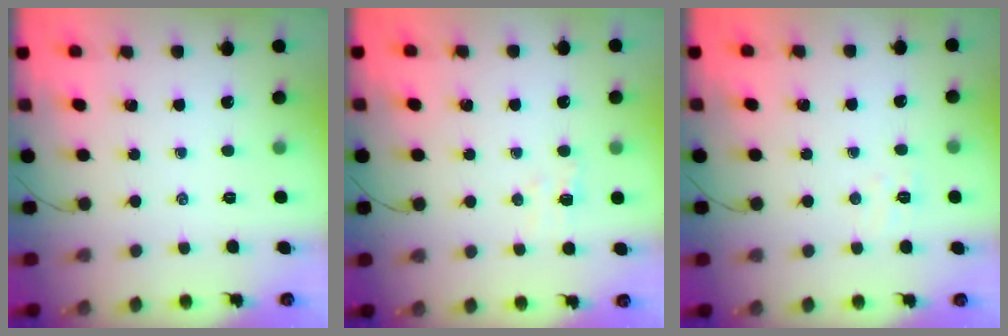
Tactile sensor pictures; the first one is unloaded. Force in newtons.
{"total": 3.2, "press": 3.1, "slide": 0.9}
{"total": 3.8, "press": 3.6, "slide": 1.0}